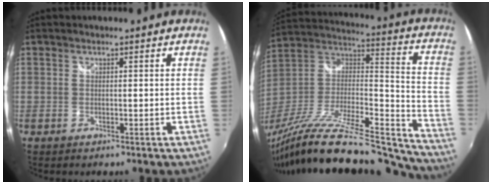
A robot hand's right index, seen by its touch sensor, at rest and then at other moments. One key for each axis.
{"total": 32.5, "fx": -27.9, "fy": 4.4, "fz": 16.1, "tx": -0.248, "ty": -0.041, "tz": -0.446}